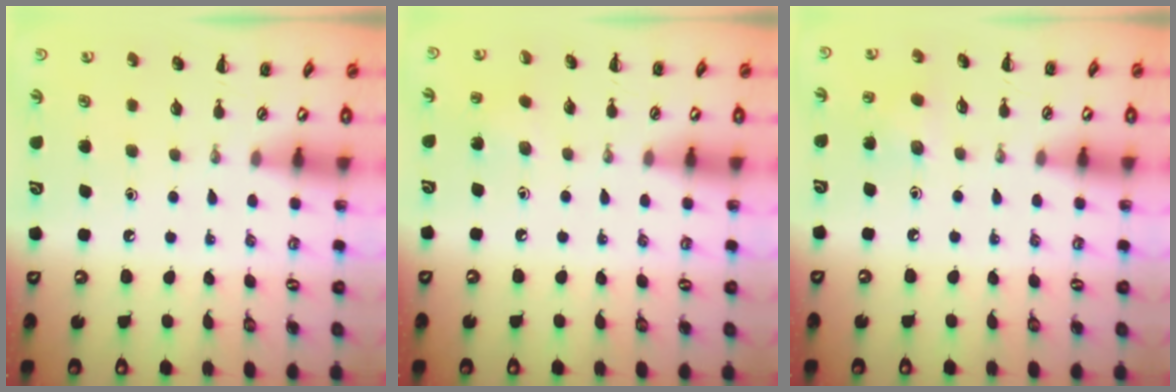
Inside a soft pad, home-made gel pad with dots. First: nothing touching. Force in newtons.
{"total": 5.7, "press": 5.5, "slide": 1.6}
{"total": 4.6, "press": 4.4, "slide": 1.4}